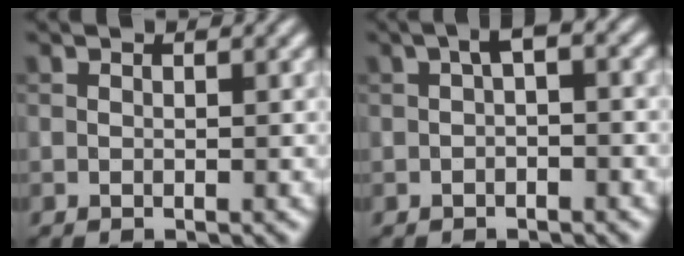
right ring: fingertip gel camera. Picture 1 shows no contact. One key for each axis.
{"total": 2.0, "fx": 0.1, "fy": 0.7, "fz": 1.8, "tx": -0.029, "ty": 0.009, "tz": -0.001}